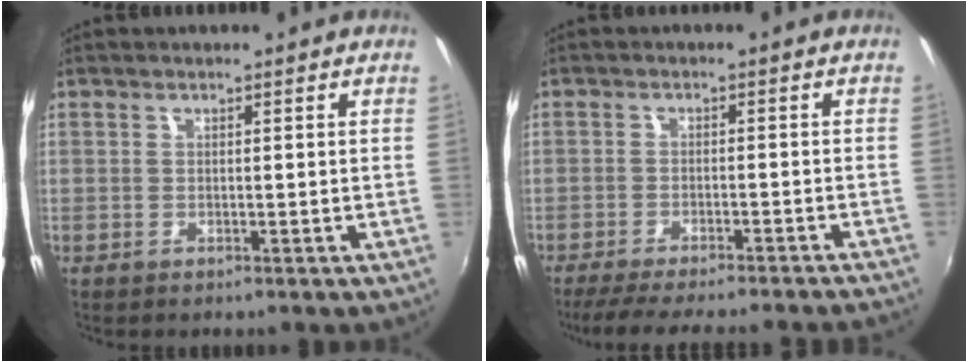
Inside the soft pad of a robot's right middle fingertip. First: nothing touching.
{"total": 15.5, "force": [-13.7, 1.1, 7.1], "torque": [-0.139, -0.028, -0.195]}